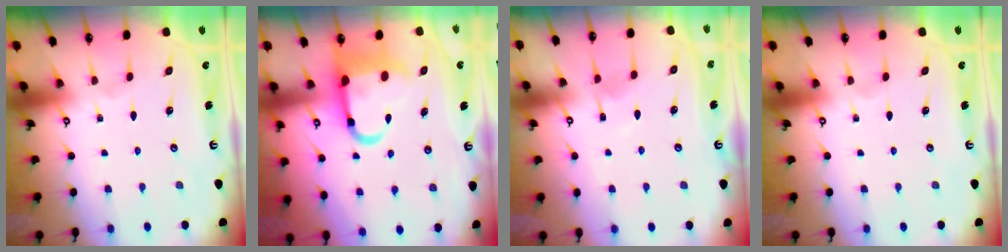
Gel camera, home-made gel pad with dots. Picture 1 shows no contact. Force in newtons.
{"total": 11.2, "press": 11.0, "slide": 2.3}
{"total": 5.5, "press": 5.5, "slide": 0.6}
{"total": 0.0}